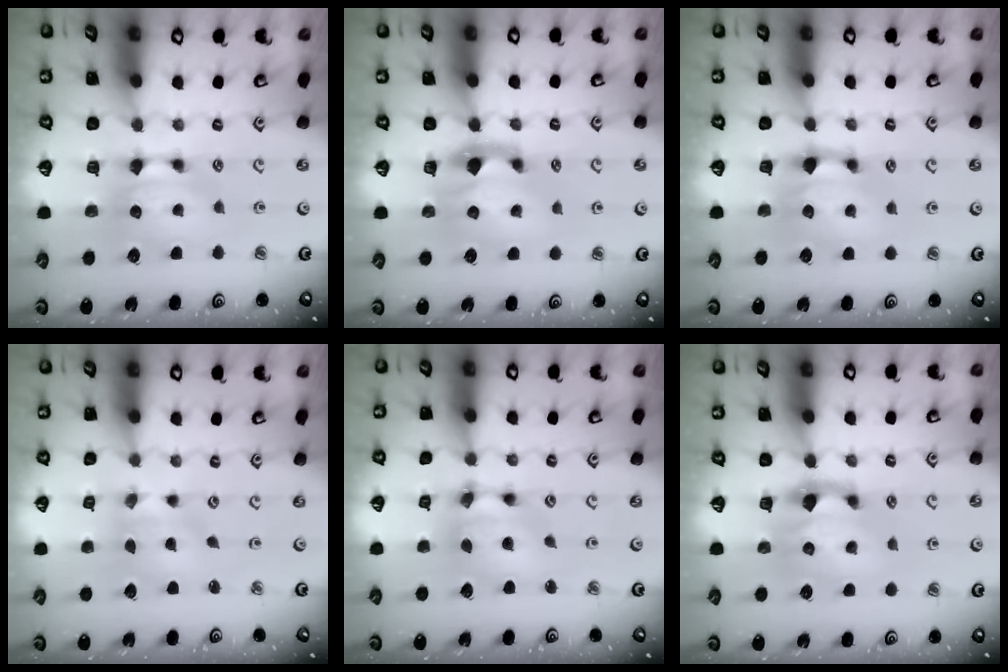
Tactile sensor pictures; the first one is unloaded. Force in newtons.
{"total": 2.2, "press": 1.9, "slide": 1.2}
{"total": 1.1, "press": 0.4, "slide": 1.0}
{"total": 1.2, "press": 0.6, "slide": 1.1}
{"total": 6.2, "press": 5.9, "slide": 1.8}
{"total": 1.7, "press": 1.3, "slide": 1.1}